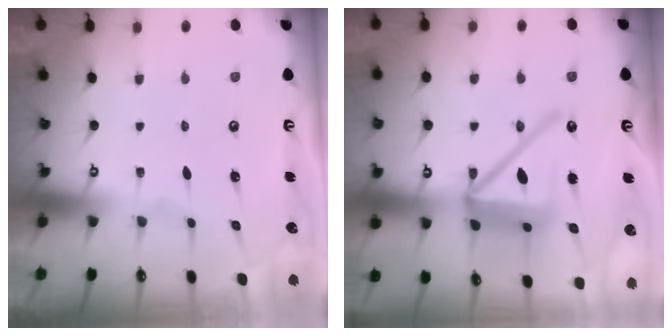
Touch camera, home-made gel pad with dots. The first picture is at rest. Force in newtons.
{"total": 17.7, "press": 17.5, "slide": 2.3}